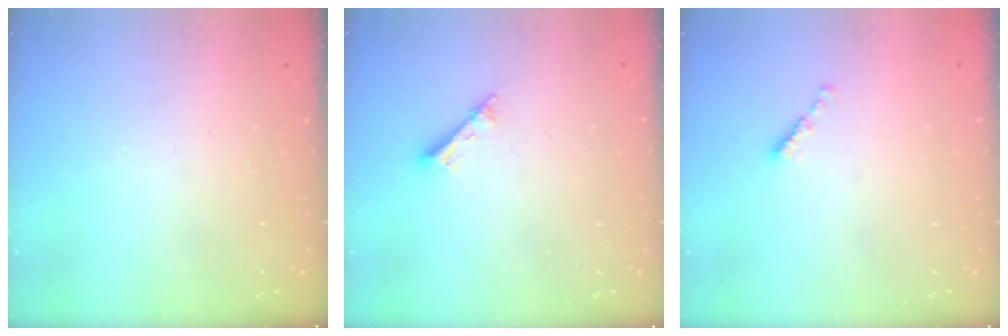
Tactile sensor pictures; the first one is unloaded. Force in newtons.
{"total": 2.5, "press": 2.5, "slide": 0.1}
{"total": 0.7, "press": 0.5, "slide": 0.4}